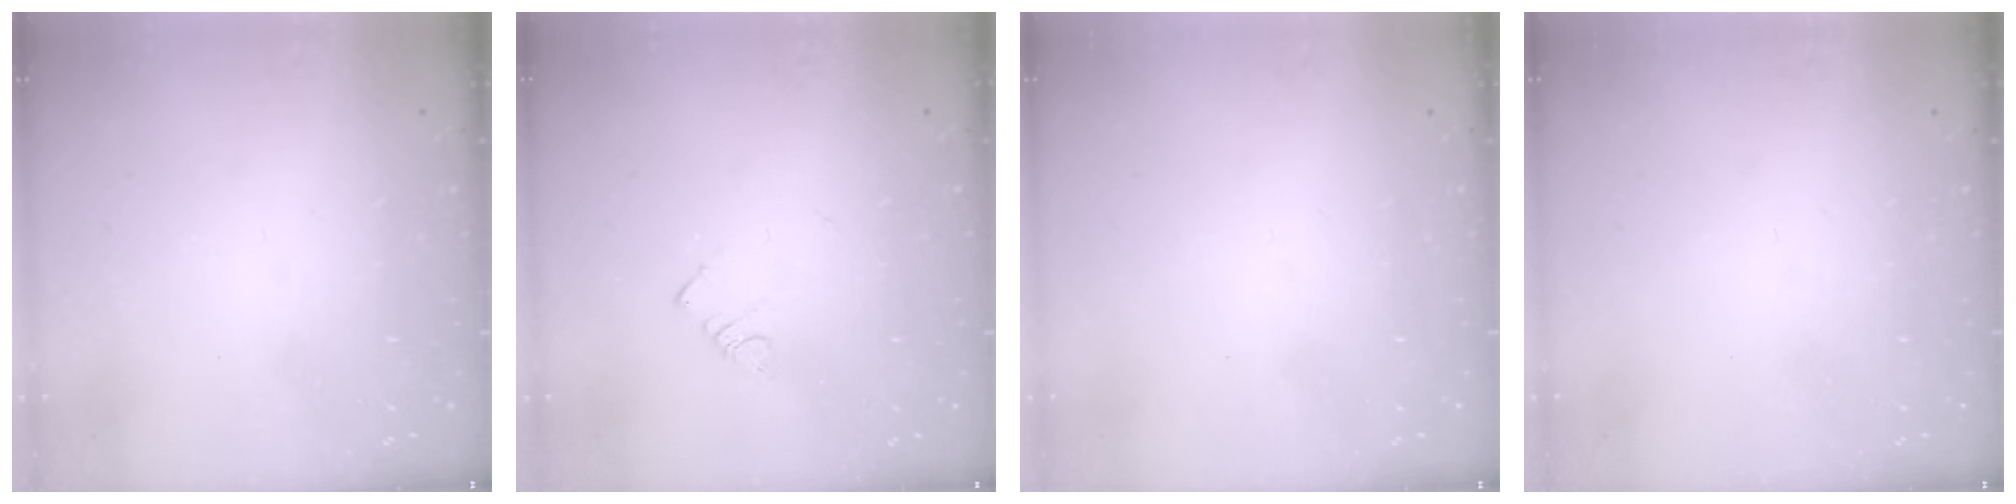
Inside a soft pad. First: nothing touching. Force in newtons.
{"total": 2.7, "press": 2.7, "slide": 0.4}
{"total": 1.7, "press": 1.6, "slide": 0.1}
{"total": 0.0}